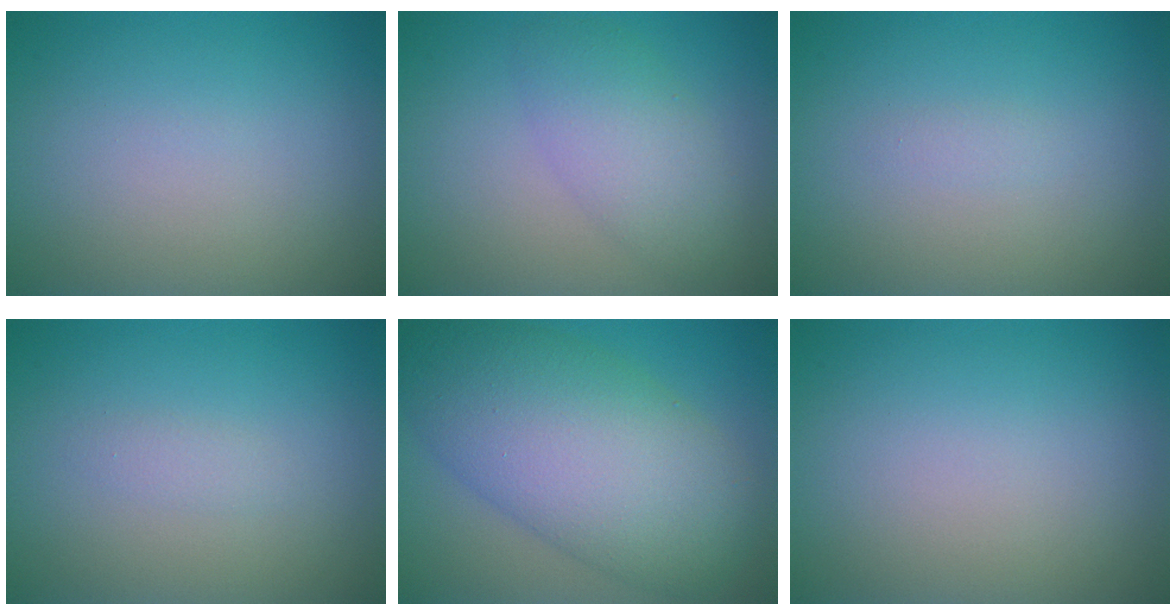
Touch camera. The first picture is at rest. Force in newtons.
{"total": 3.9, "press": 3.9, "slide": 0.2}
{"total": 0.6, "press": 0.6, "slide": 0.0}
{"total": 0.9, "press": 0.9, "slide": 0.0}
{"total": 11.6, "press": 11.6, "slide": 0.3}
{"total": 0.0}